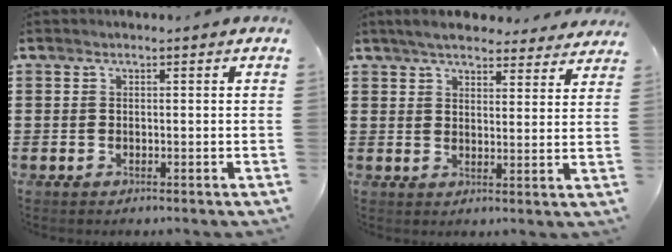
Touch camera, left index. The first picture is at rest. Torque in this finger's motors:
{"motor_torque": [2.14, 0.00, 0.69, 0.08]}